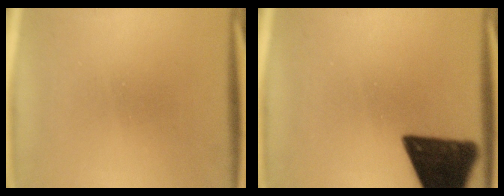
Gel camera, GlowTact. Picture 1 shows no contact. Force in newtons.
{"total": 13.4}